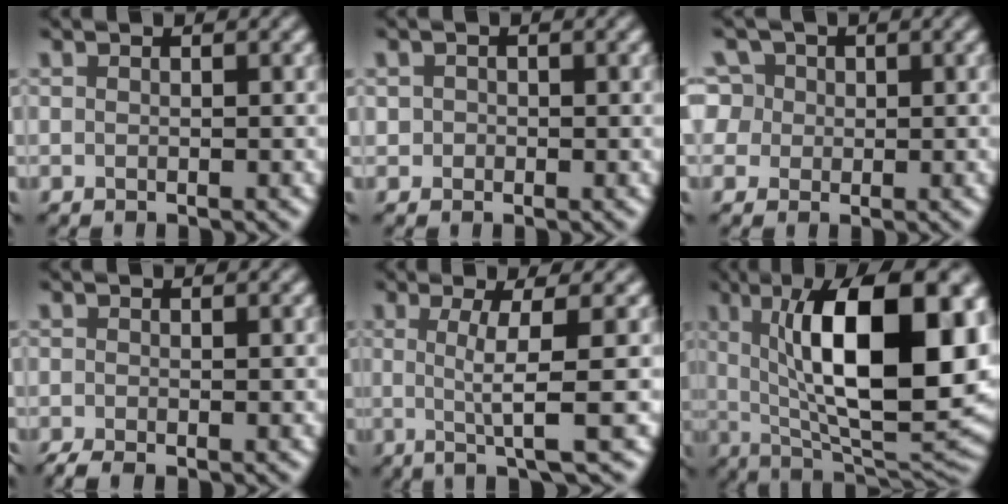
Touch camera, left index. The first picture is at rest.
{"total": 0.8, "force": [-0.2, 0.8, 0.2], "torque": [0.000, -0.004, -0.006]}
{"total": 7.7, "force": [3.3, 5.9, 3.7], "torque": [-0.070, 0.030, 0.027]}
{"total": 1.5, "force": [-0.7, 0.5, 1.2], "torque": [-0.031, -0.006, -0.016]}
{"total": 4.6, "force": [-0.1, 0.5, 4.6], "torque": [-0.080, 0.000, -0.005]}
{"total": 15.2, "force": [2.9, 5.7, 13.8], "torque": [-0.193, -0.002, 0.033]}